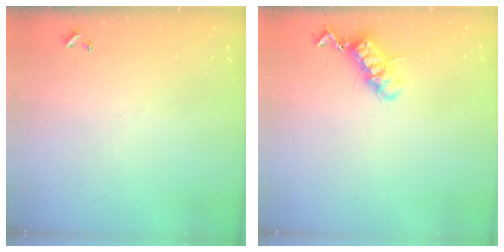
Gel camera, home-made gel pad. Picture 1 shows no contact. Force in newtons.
{"total": 11.9, "press": 11.9, "slide": 0.5}